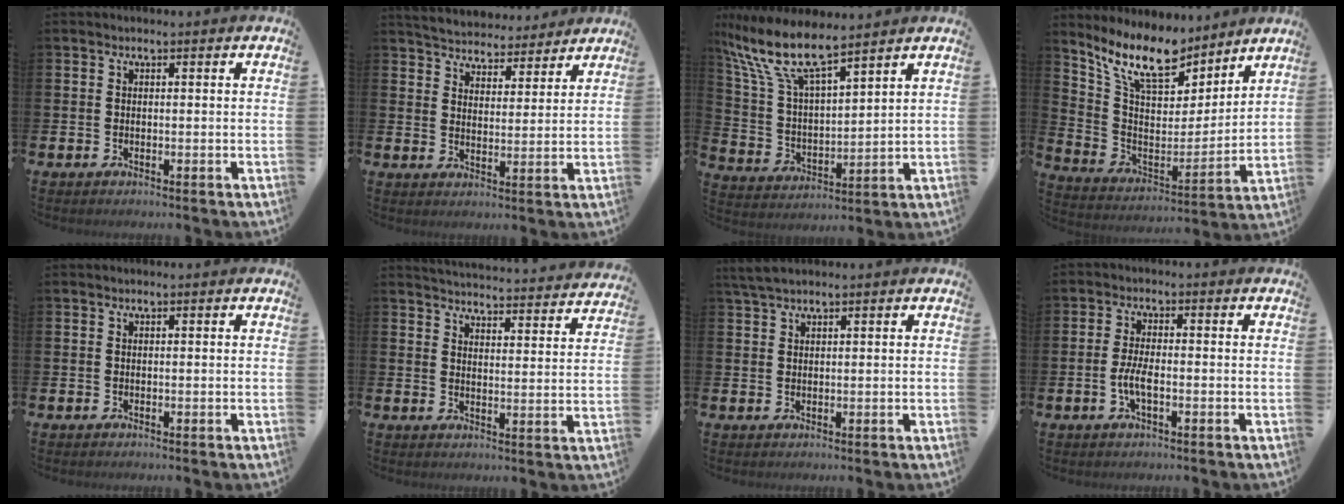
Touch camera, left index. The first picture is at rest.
{"total": 5.1, "force": [5.0, 1.2, -0.1], "torque": [-0.018, -0.036, 0.088]}
{"total": 10.8, "force": [8.9, 2.2, 5.7], "torque": [-0.151, -0.038, 0.156]}
{"total": 12.3, "force": [10.5, 4.4, 4.7], "torque": [-0.131, -0.061, 0.189]}
{"total": 0.0}
{"total": 4.6, "force": [4.6, 0.0, 0.1], "torque": [-0.018, -0.041, 0.080]}
{"total": 2.6, "force": [2.2, 0.6, 1.3], "torque": [-0.038, 0.007, 0.042]}
{"total": 3.2, "force": [-0.9, 1.0, 2.9], "torque": [-0.056, 0.000, -0.019]}